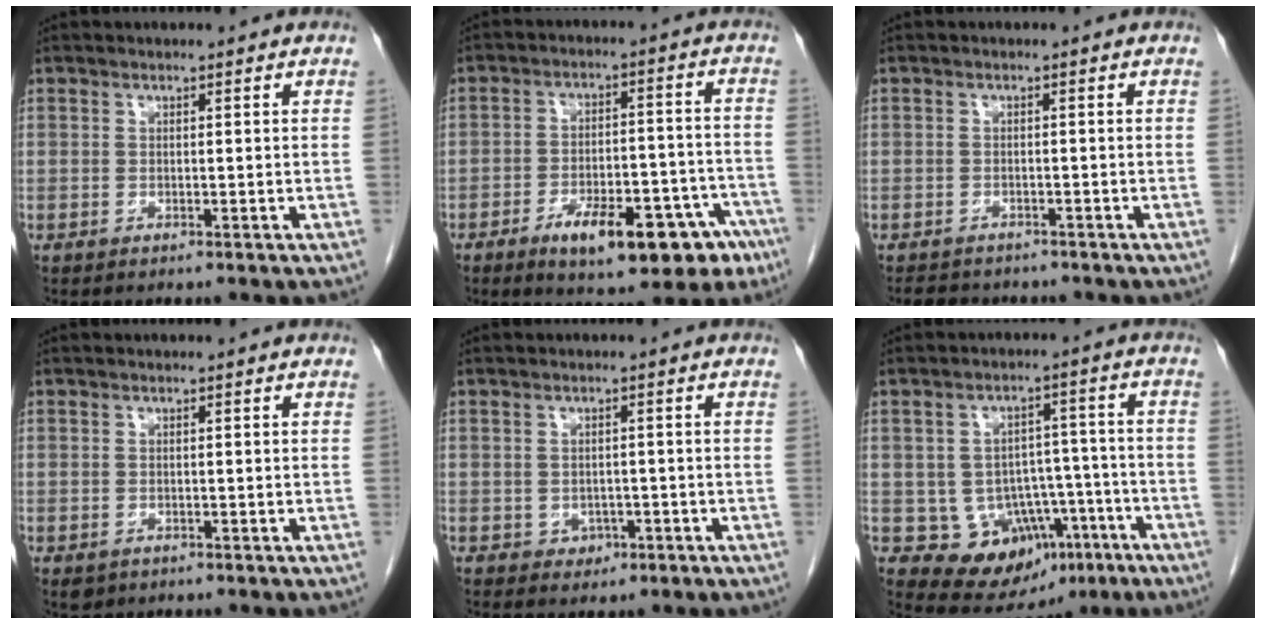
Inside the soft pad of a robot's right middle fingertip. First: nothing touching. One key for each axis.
{"total": 15.3, "fx": -9.2, "fy": 5.7, "fz": 10.9, "tx": -0.111, "ty": 0.029, "tz": -0.122}
{"total": 4.6, "fx": -4.0, "fy": 2.1, "fz": 1.0, "tx": -0.016, "ty": -0.001, "tz": -0.053}
{"total": 1.2, "fx": -0.5, "fy": 1.0, "fz": 0.4, "tx": -0.010, "ty": 0.002, "tz": 0.001}
{"total": 2.1, "fx": -0.9, "fy": 1.7, "fz": 0.8, "tx": -0.010, "ty": 0.005, "tz": -0.003}
{"total": 11.3, "fx": -5.0, "fy": 8.7, "fz": 5.3, "tx": -0.061, "ty": 0.028, "tz": -0.053}